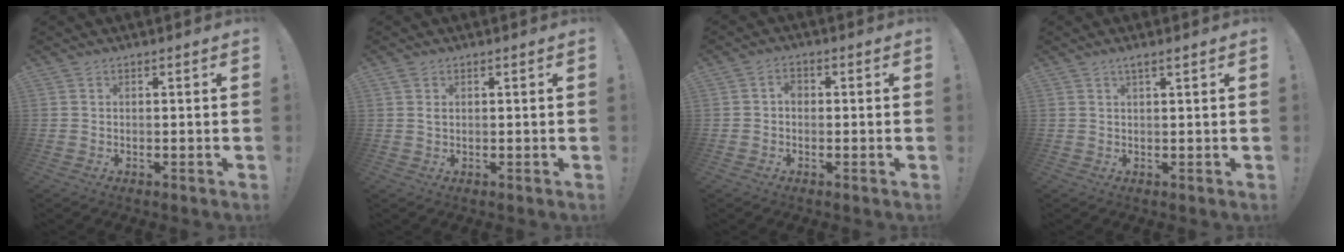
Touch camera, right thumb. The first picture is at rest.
{"total": 1.0, "force": [0.6, 0.6, 0.6], "torque": [-0.012, 0.000, 0.011]}
{"total": 2.6, "force": [-0.4, 1.8, 1.8], "torque": [-0.025, 0.005, -0.010]}
{"total": 1.9, "force": [1.1, 0.1, 1.6], "torque": [-0.030, 0.000, 0.018]}